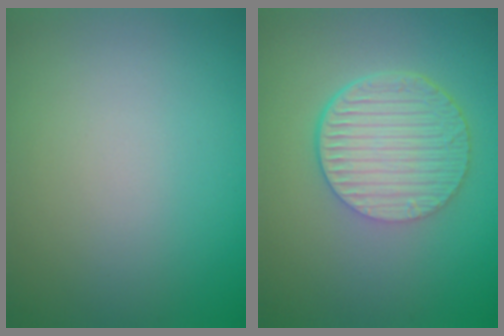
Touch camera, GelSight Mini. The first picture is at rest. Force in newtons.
{"total": 6.7, "press": 4.4, "slide": 5.0}